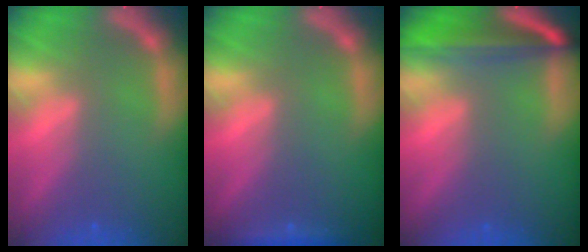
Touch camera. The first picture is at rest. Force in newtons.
{"total": 1.4}
{"total": 7.6}